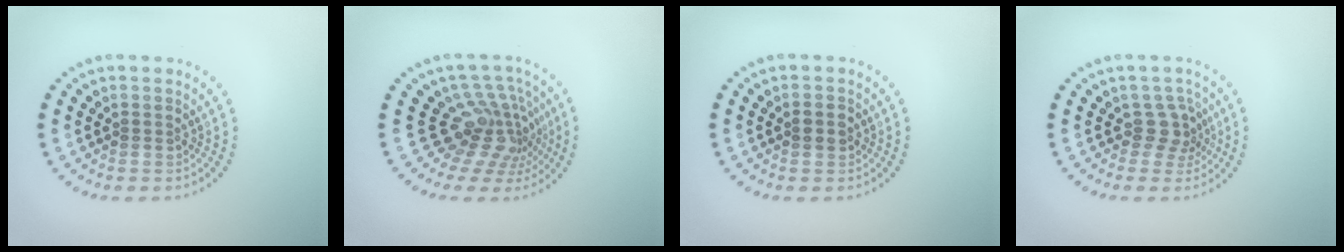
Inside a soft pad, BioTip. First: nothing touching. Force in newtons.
{"total": 4.7, "press": 3.1, "slide": 3.6}
{"total": 1.4, "press": 1.4, "slide": 0.1}
{"total": 2.4, "press": 1.8, "slide": 1.5}